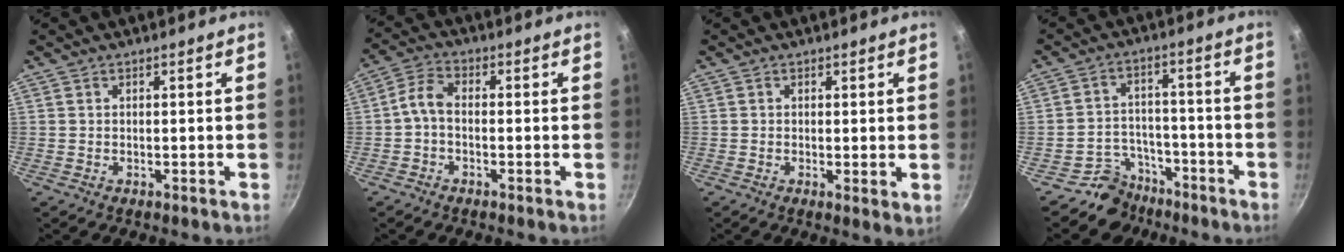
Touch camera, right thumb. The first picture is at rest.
{"total": 4.1, "force": [-1.1, 2.3, 3.2], "torque": [-0.072, 0.024, -0.033]}
{"total": 2.0, "force": [0.4, 0.8, 1.8], "torque": [-0.026, -0.011, 0.003]}
{"total": 7.6, "force": [-5.7, 5.0, 0.1], "torque": [0.031, 0.058, -0.099]}